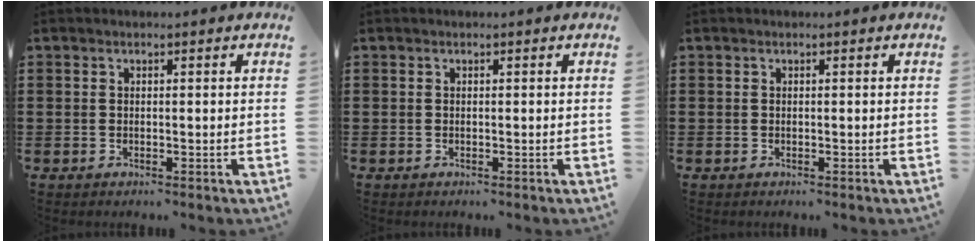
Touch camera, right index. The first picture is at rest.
{"total": 0.0}
{"total": 0.0}